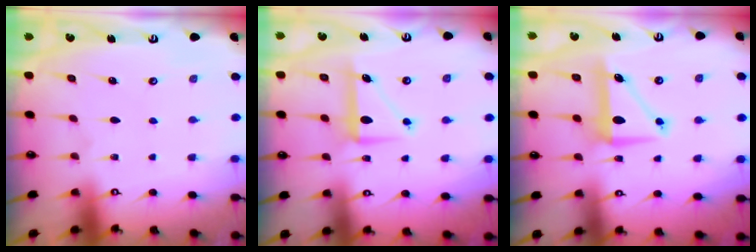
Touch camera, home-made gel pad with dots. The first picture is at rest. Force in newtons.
{"total": 7.7, "press": 7.6, "slide": 1.2}
{"total": 8.1, "press": 8.0, "slide": 1.1}